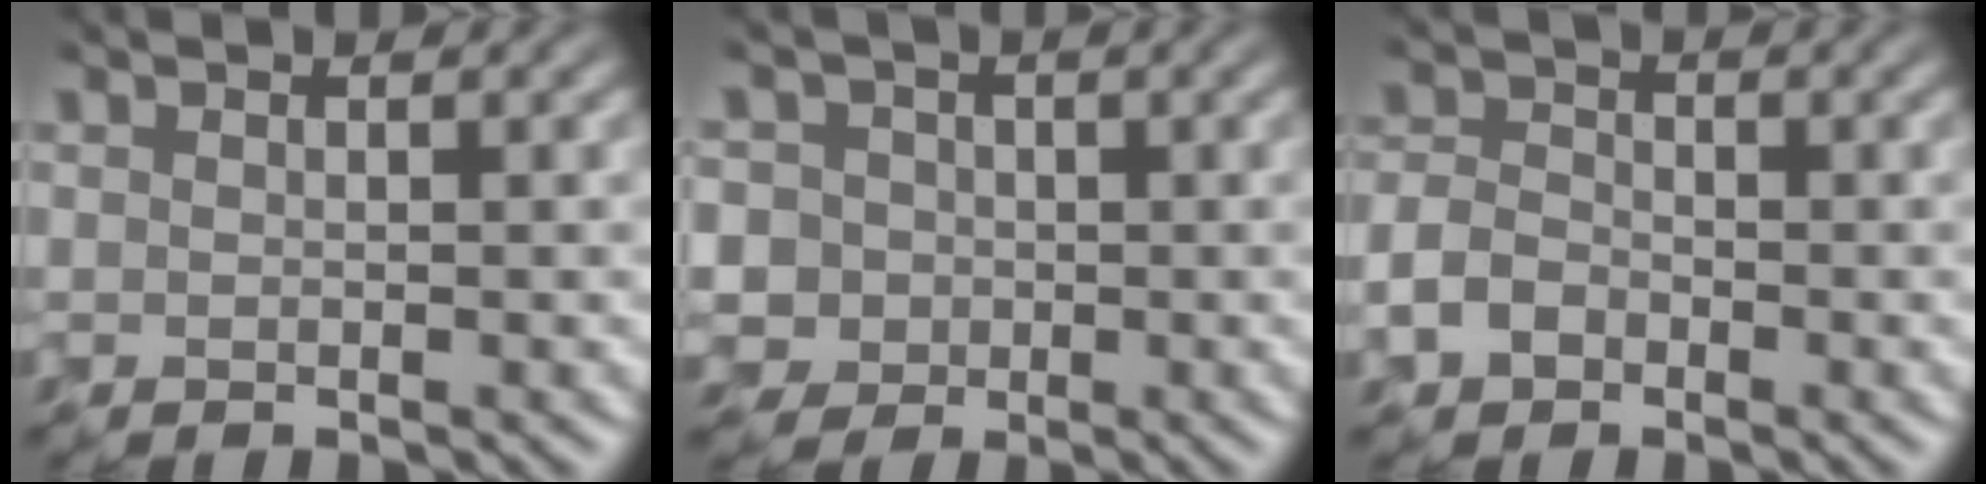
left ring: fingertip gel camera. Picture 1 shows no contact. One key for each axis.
{"total": 3.5, "fx": -0.4, "fy": 3.5, "fz": 0.4, "tx": -0.005, "ty": 0.024, "tz": -0.009}
{"total": 2.6, "fx": -2.2, "fy": 1.3, "fz": 0.4, "tx": -0.016, "ty": 0.001, "tz": -0.038}